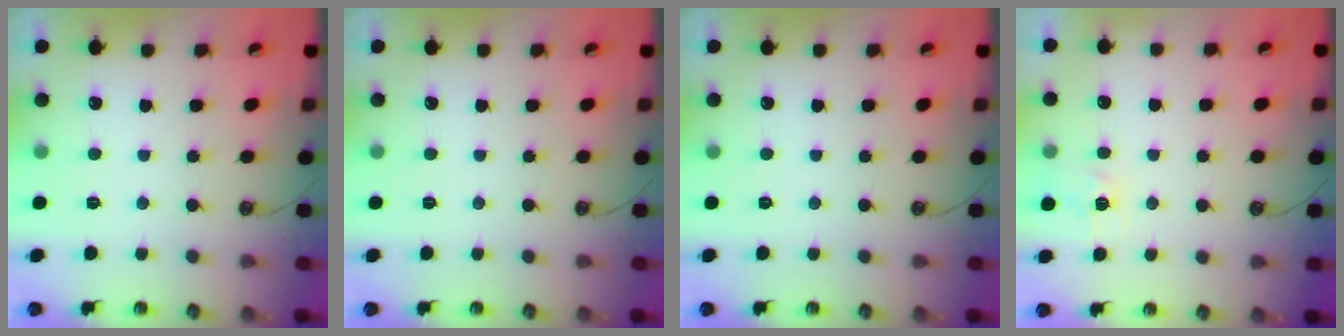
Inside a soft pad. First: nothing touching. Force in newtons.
{"total": 0.0}
{"total": 0.0}
{"total": 5.5, "press": 5.5, "slide": 0.8}